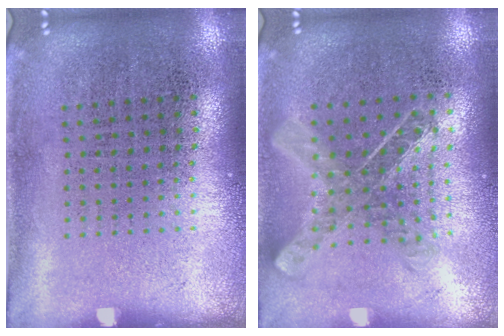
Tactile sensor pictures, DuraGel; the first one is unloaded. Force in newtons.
{"total": 0.9, "press": 0.9, "slide": 0.0}